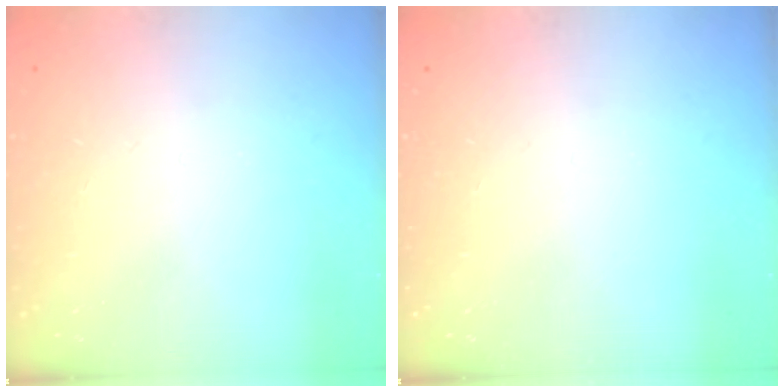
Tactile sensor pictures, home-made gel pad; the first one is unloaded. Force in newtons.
{"total": 0.0}